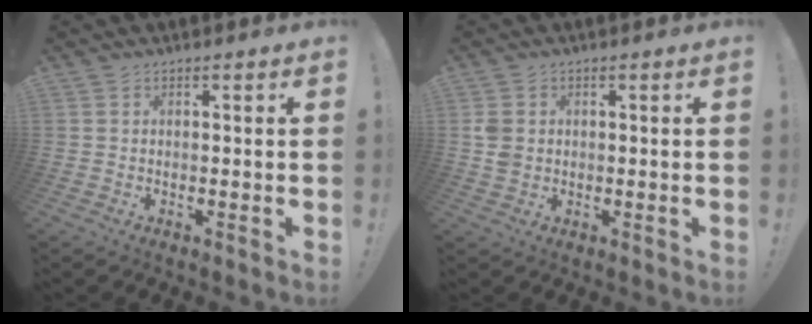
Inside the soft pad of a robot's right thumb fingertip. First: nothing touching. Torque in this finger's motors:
{"motor_torque": [0.23, 0.88, 0.29, 0.20, -0.03]}